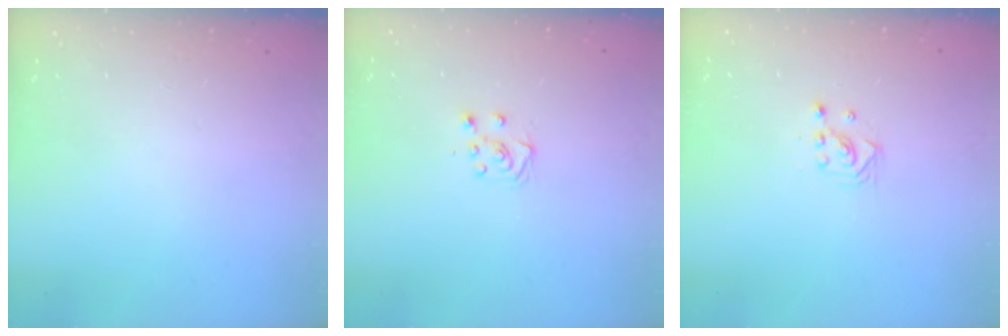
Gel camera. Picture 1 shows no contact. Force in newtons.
{"total": 5.0, "press": 4.9, "slide": 0.6}
{"total": 2.2, "press": 2.2, "slide": 0.2}